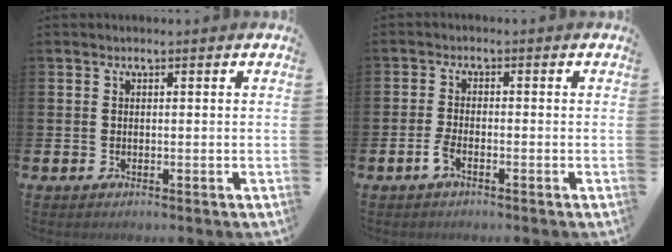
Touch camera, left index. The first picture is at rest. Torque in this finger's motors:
{"motor_torque": [0.06, 0.07, 0.00, 0.02]}